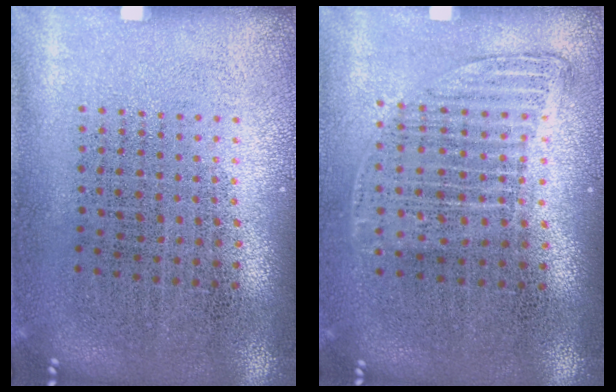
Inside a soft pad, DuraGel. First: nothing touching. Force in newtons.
{"total": 1.2, "press": 1.0, "slide": 0.6}